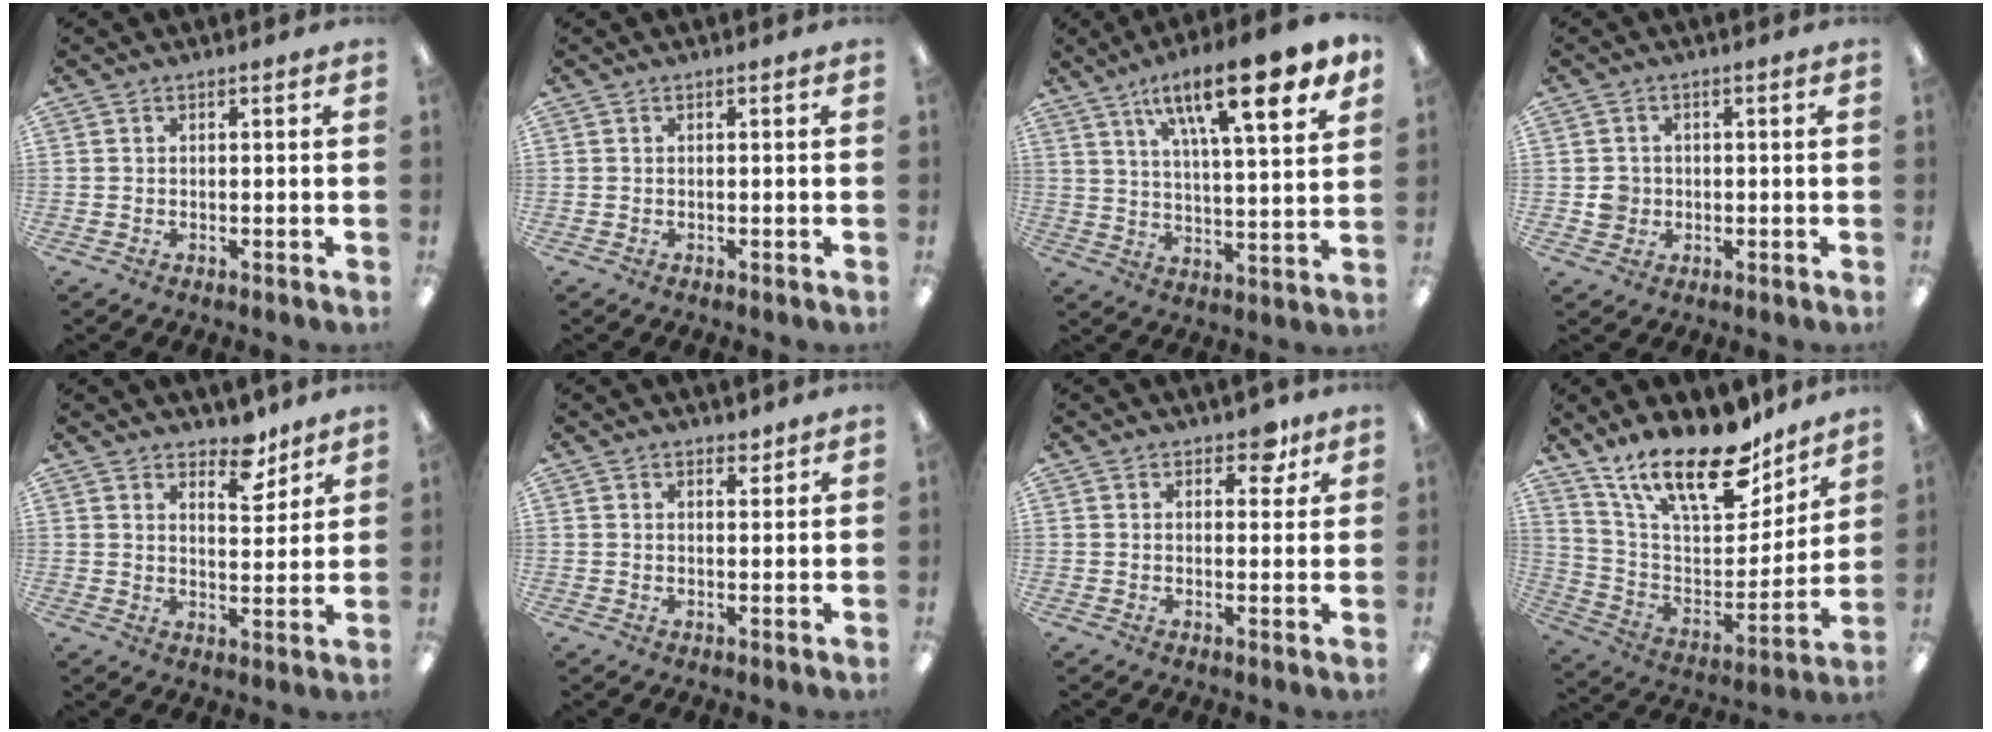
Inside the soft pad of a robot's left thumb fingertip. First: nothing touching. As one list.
[{"total": 0.0}, {"total": 18.1, "force": [11.5, 4.6, 13.2], "torque": [-0.203, -0.056, 0.177]}, {"total": 3.4, "force": [-0.3, 3.3, 0.8], "torque": [-0.009, 0.002, -0.008]}, {"total": 7.2, "force": [5.9, 3.2, 2.8], "torque": [-0.014, -0.042, 0.099]}, {"total": 2.1, "force": [1.8, 0.9, 0.7], "torque": [0.001, -0.007, 0.029]}, {"total": 4.9, "force": [3.1, 2.9, 2.5], "torque": [-0.016, -0.009, 0.049]}, {"total": 22.7, "force": [16.9, 8.5, 12.6], "torque": [-0.207, -0.111, 0.293]}]